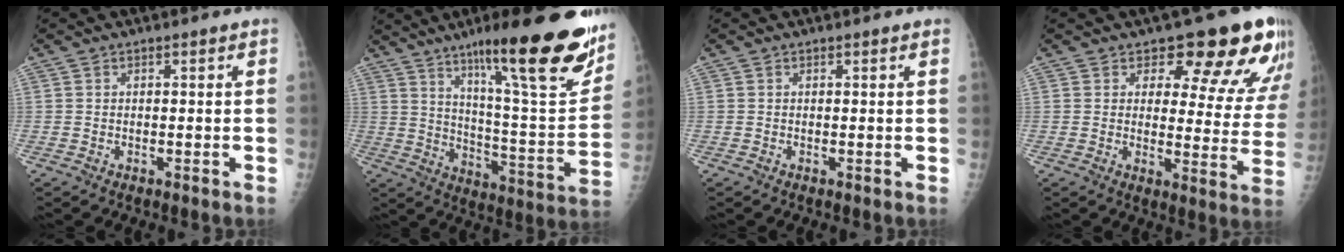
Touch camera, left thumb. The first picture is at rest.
{"total": 27.9, "force": [17.3, 4.7, 21.4], "torque": [-0.288, -0.069, 0.263]}
{"total": 0.7, "force": [0.6, -0.1, 0.3], "torque": [-0.014, 0.000, 0.009]}
{"total": 15.4, "force": [11.5, 5.7, 8.4], "torque": [-0.049, -0.077, 0.125]}